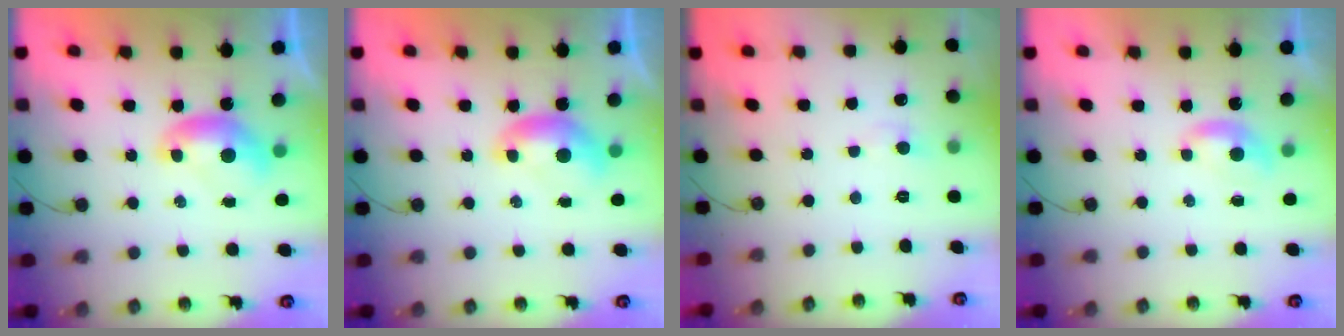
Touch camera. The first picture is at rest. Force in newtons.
{"total": 0.0}
{"total": 0.5, "press": 0.2, "slide": 0.5}
{"total": 1.6, "press": 1.5, "slide": 0.5}